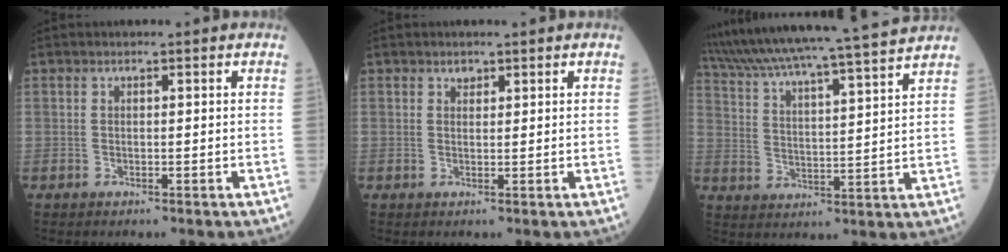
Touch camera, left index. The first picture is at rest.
{"total": 0.9, "force": [0.7, 0.5, 0.3], "torque": [-0.008, -0.003, 0.010]}
{"total": 21.5, "force": [19.3, -1.3, 9.5], "torque": [-0.179, -0.012, 0.290]}